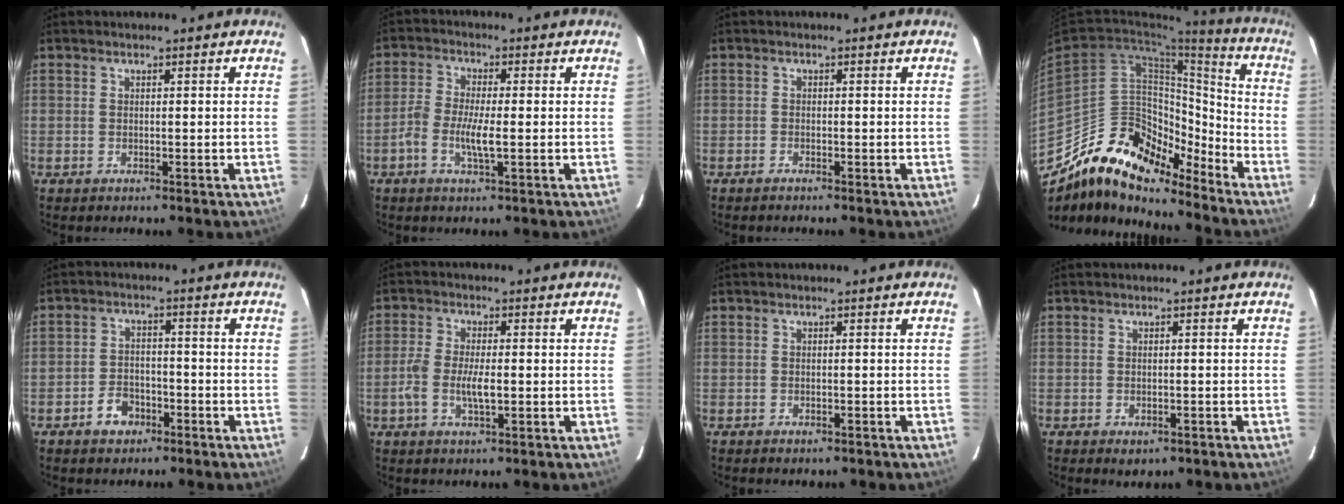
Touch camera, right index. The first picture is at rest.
{"total": 5.1, "force": [-1.5, 1.1, 4.7], "torque": [-0.103, 0.002, -0.034]}
{"total": 0.8, "force": [-0.7, 0.1, 0.2], "torque": [-0.009, 0.000, -0.017]}
{"total": 19.4, "force": [-15.1, 8.2, 9.1], "torque": [-0.162, 0.020, -0.264]}
{"total": 5.1, "force": [-3.2, 3.4, 2.0], "torque": [-0.049, 0.012, -0.049]}
{"total": 5.4, "force": [-1.3, 1.9, 4.9], "torque": [-0.105, 0.001, -0.028]}
{"total": 1.5, "force": [-1.0, 0.8, 0.7], "torque": [-0.012, -0.001, -0.014]}
{"total": 2.9, "force": [-1.6, 1.8, 1.6], "torque": [-0.031, -0.006, -0.016]}